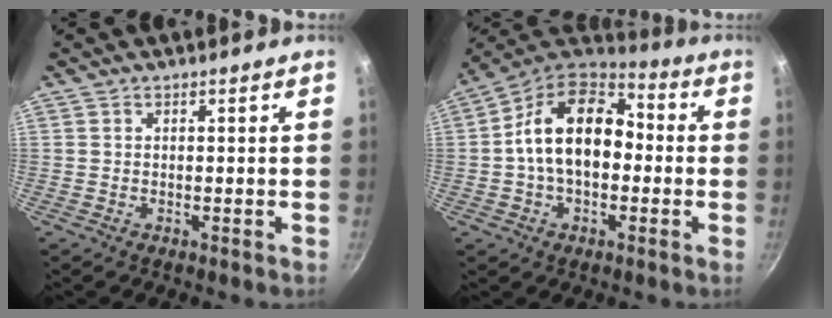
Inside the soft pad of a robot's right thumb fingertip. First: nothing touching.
{"total": 17.2, "force": [-0.2, 11.5, 12.8], "torque": [-0.181, 0.041, -0.024]}